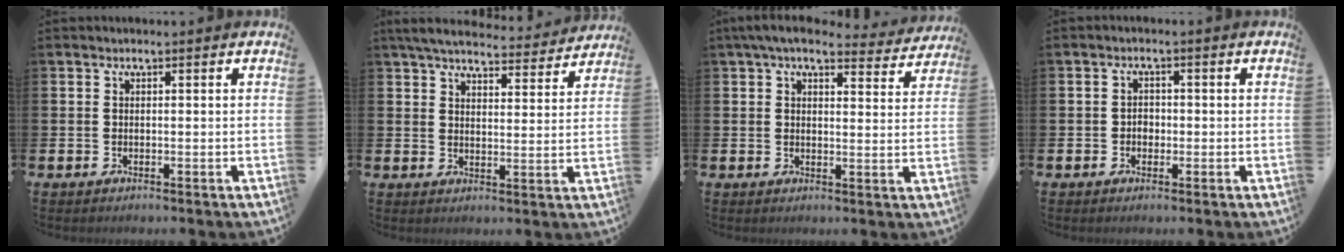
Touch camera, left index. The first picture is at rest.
{"total": 5.6, "force": [5.3, 1.2, 1.4], "torque": [-0.047, -0.033, 0.091]}
{"total": 5.9, "force": [5.1, 1.6, 2.3], "torque": [-0.053, -0.022, 0.091]}
{"total": 1.7, "force": [-0.3, 1.5, 0.8], "torque": [-0.008, 0.004, -0.010]}